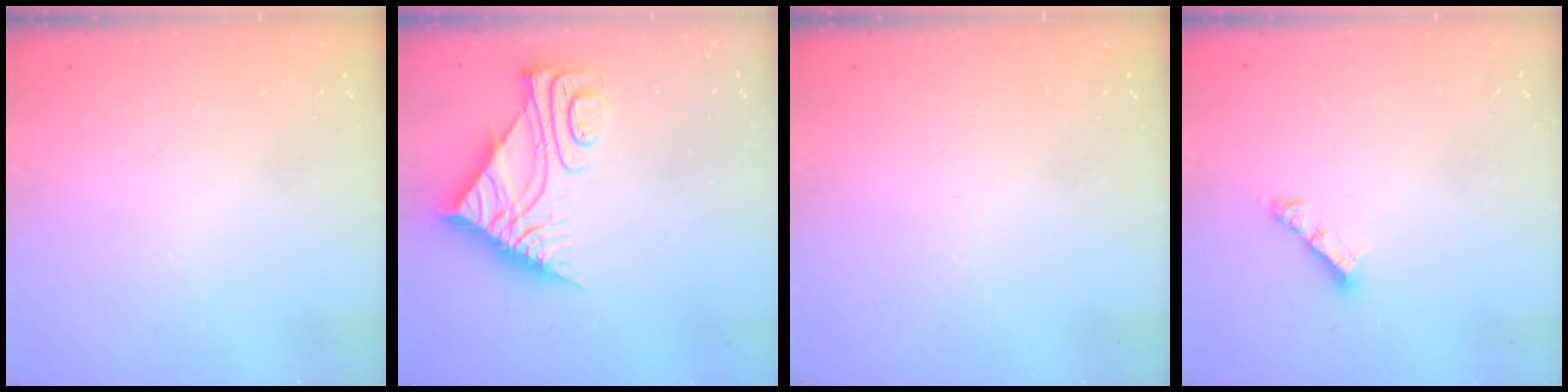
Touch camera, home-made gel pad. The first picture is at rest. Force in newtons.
{"total": 8.3, "press": 8.3, "slide": 0.5}
{"total": 0.0}
{"total": 4.2, "press": 4.2, "slide": 0.3}